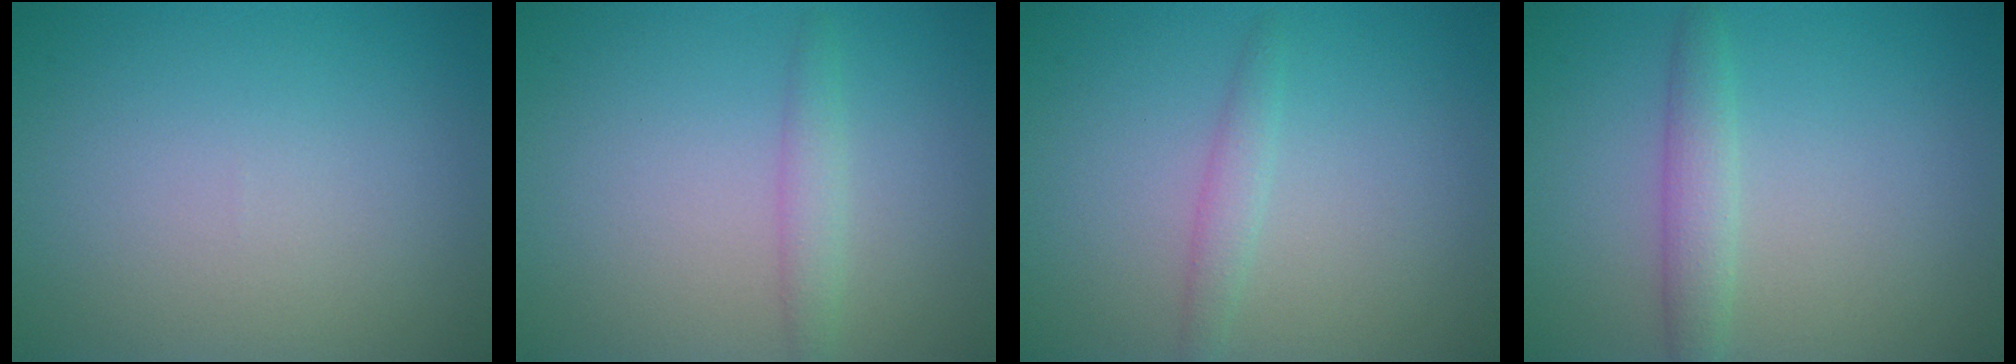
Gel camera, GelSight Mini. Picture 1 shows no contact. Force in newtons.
{"total": 1.5, "press": 1.5, "slide": 0.2}
{"total": 1.3, "press": 1.3, "slide": 0.1}
{"total": 2.2, "press": 2.2, "slide": 0.0}